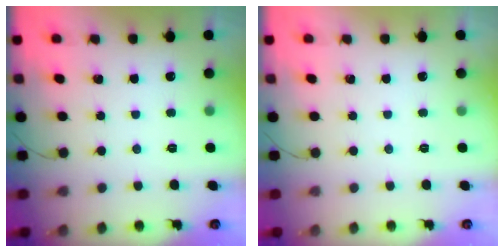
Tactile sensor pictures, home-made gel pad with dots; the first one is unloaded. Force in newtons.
{"total": 0.0}